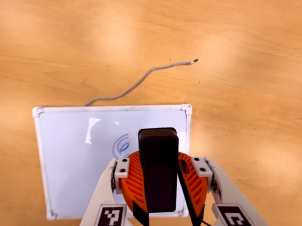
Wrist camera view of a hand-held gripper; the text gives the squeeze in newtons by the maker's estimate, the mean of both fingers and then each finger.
{"total": 10.1, "left": 10.0, "right": 10.1}